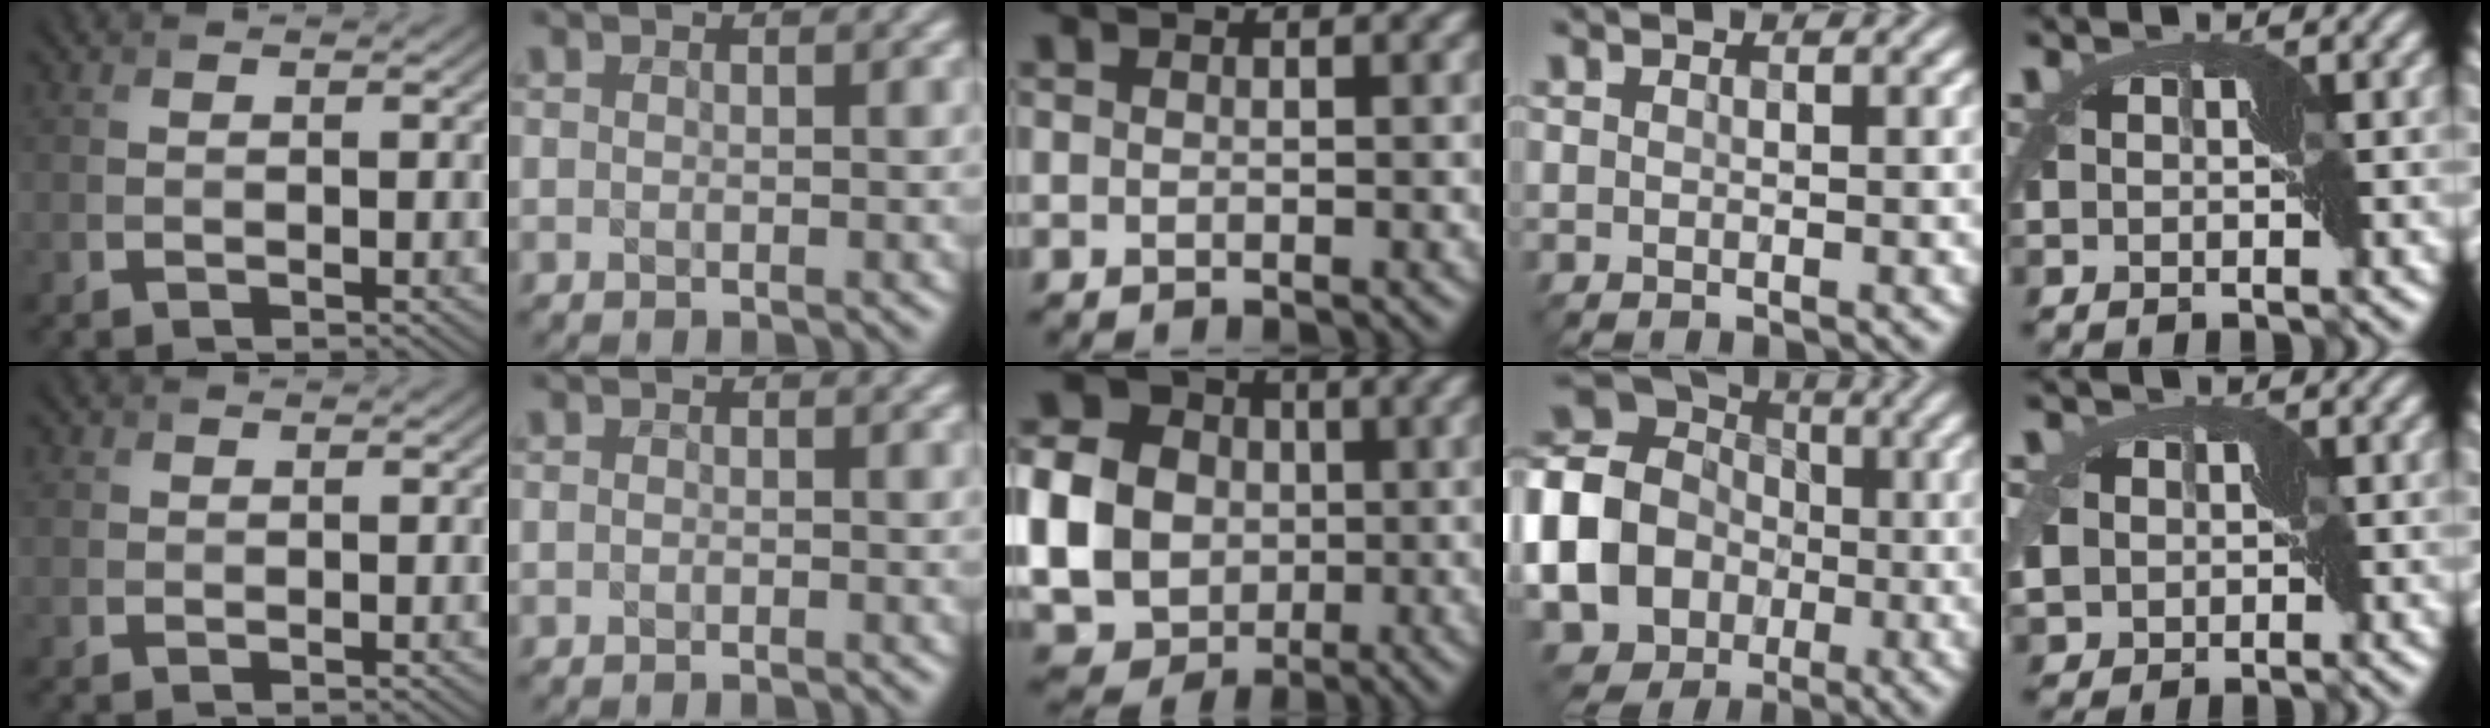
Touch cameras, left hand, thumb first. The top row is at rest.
{"thumb": {"total": 1.1, "force": [0.4, 1.0, 0.2], "torque": [-0.001, -0.003, 0.008]}, "index": {"total": 0.6, "force": [-0.5, 0.1, 0.3], "torque": [-0.003, 0.000, -0.009]}, "middle": {"total": 10.7, "force": [-0.6, 9.6, 4.8], "torque": [-0.124, -0.011, -0.026]}, "ring": {"total": 22.3, "force": [-3.8, 20.6, 7.7], "torque": [-0.208, -0.010, -0.120]}, "little": {"total": 7.3, "force": [-0.6, 5.9, 4.2], "torque": [-0.087, 0.000, -0.044]}}